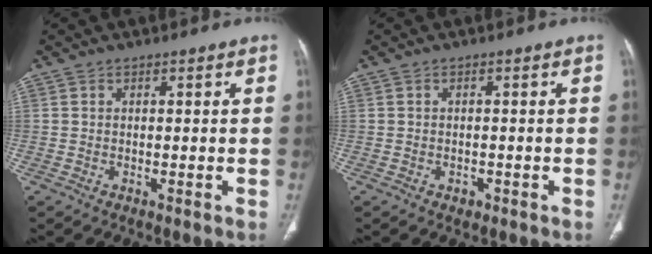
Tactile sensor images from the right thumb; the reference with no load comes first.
{"total": 1.3, "force": [-0.6, 1.0, 0.5], "torque": [-0.006, 0.003, -0.007]}